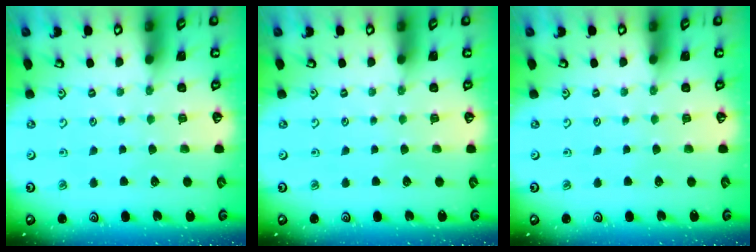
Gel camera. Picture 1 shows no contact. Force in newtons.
{"total": 0.0}
{"total": 0.0}